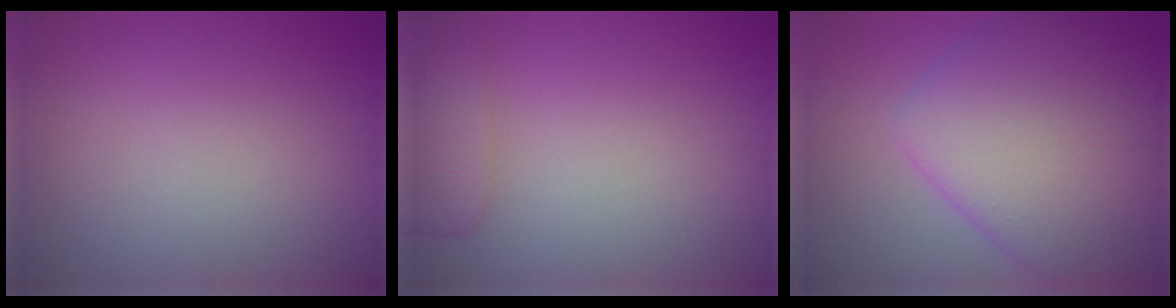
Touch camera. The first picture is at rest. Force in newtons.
{"total": 2.8, "press": 2.8, "slide": 0.1}
{"total": 9.5, "press": 9.5, "slide": 0.4}